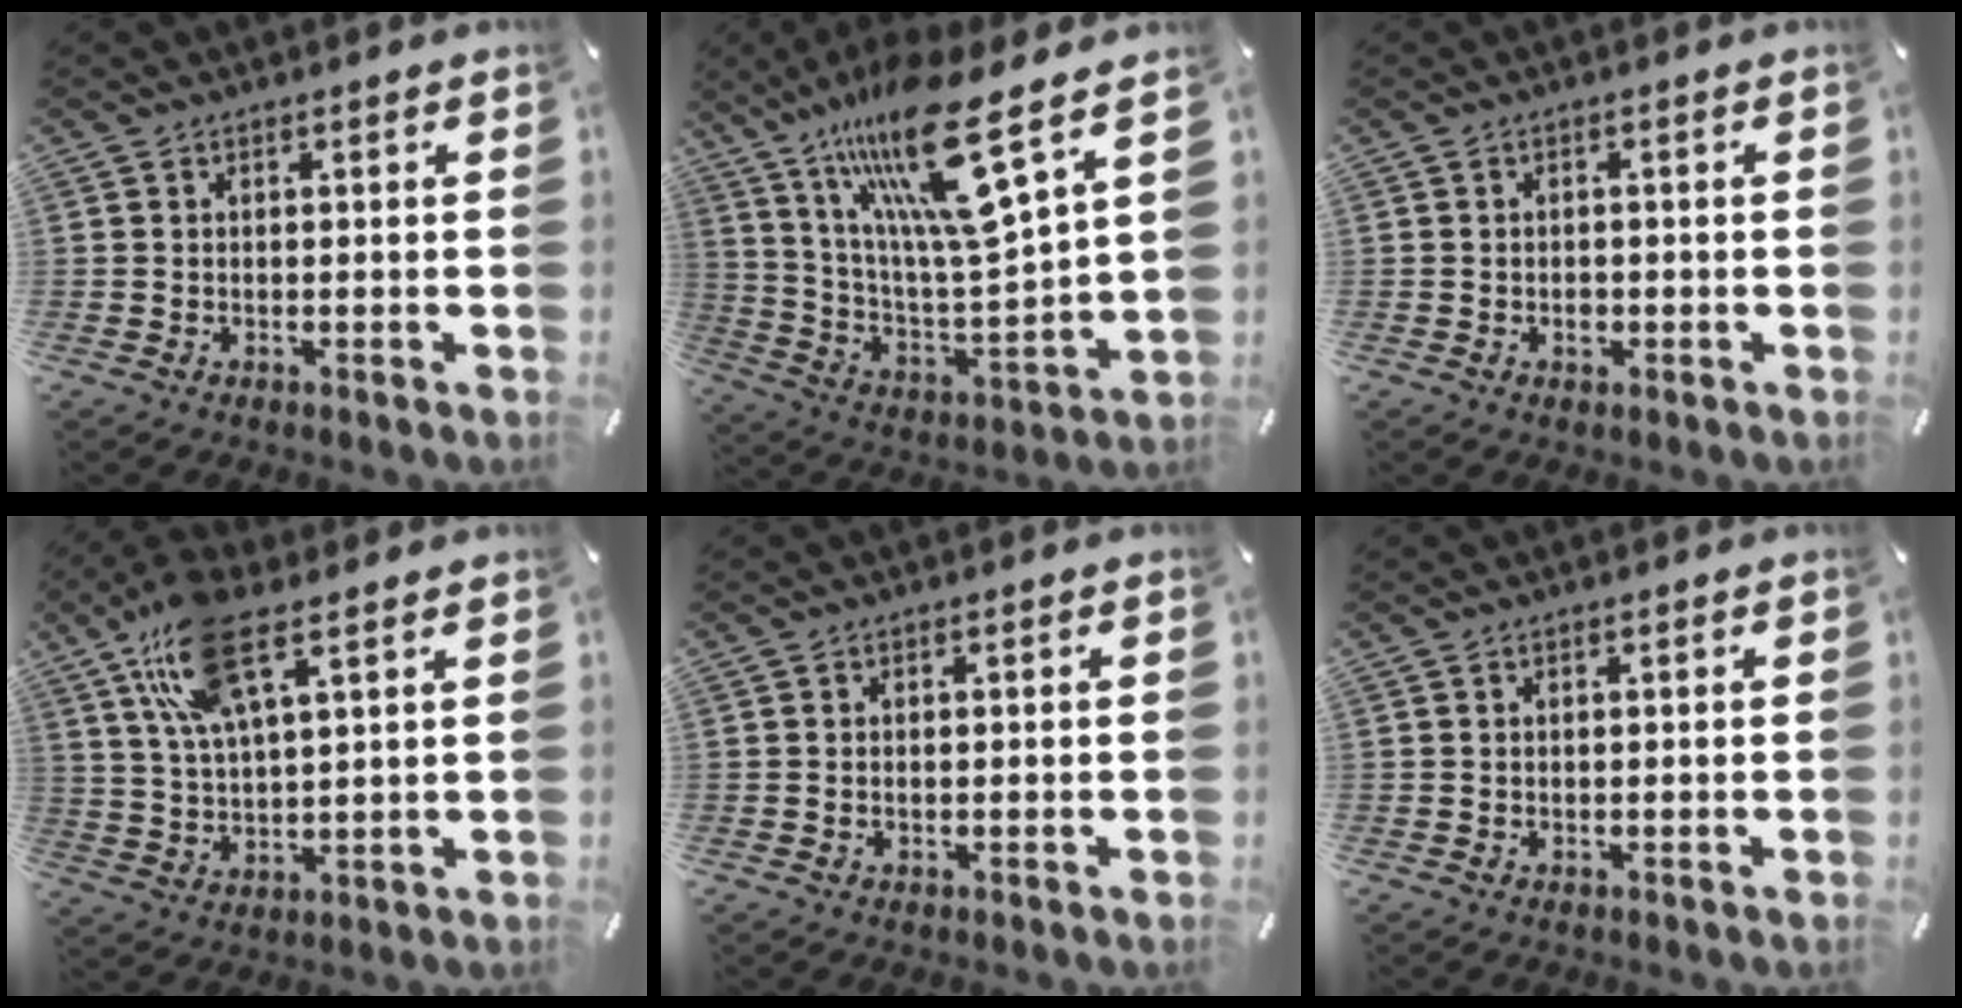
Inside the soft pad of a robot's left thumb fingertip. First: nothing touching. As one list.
[{"total": 21.3, "force": [14.3, 3.5, 15.3], "torque": [-0.298, -0.097, 0.225]}, {"total": 1.6, "force": [-0.4, 1.3, 0.9], "torque": [-0.017, 0.003, -0.008]}, {"total": 14.2, "force": [8.4, 5.1, 10.2], "torque": [-0.214, -0.008, 0.150]}, {"total": 0.7, "force": [-0.1, 0.4, 0.6], "torque": [-0.013, 0.000, -0.002]}, {"total": 0.0}]